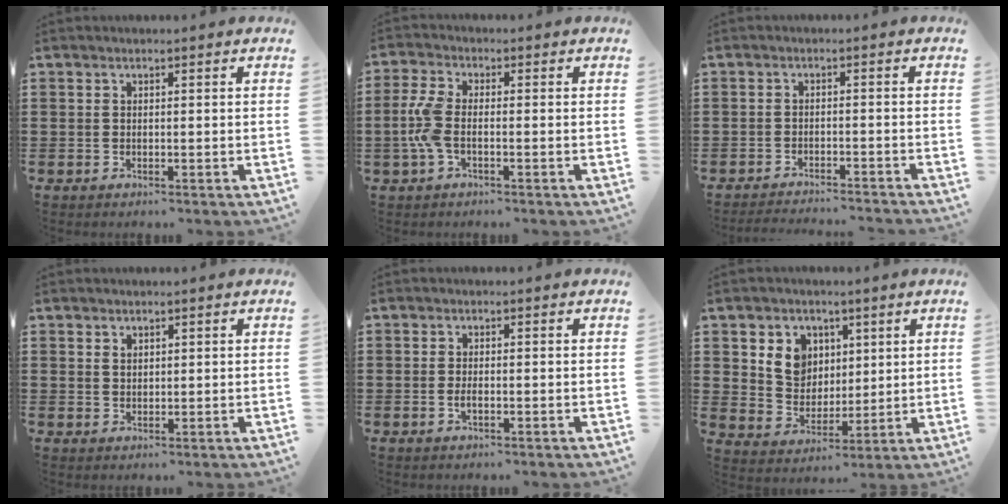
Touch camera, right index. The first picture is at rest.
{"total": 5.3, "force": [-1.1, 2.3, 4.6], "torque": [-0.123, -0.009, -0.030]}
{"total": 2.3, "force": [-2.3, -0.2, 0.2], "torque": [-0.007, -0.001, -0.049]}
{"total": 1.3, "force": [1.0, 0.7, 0.3], "torque": [-0.007, 0.002, 0.020]}
{"total": 1.2, "force": [-0.4, 0.4, 1.1], "torque": [-0.020, -0.002, -0.006]}
{"total": 6.6, "force": [2.7, 5.8, 1.6], "torque": [-0.048, 0.006, 0.047]}